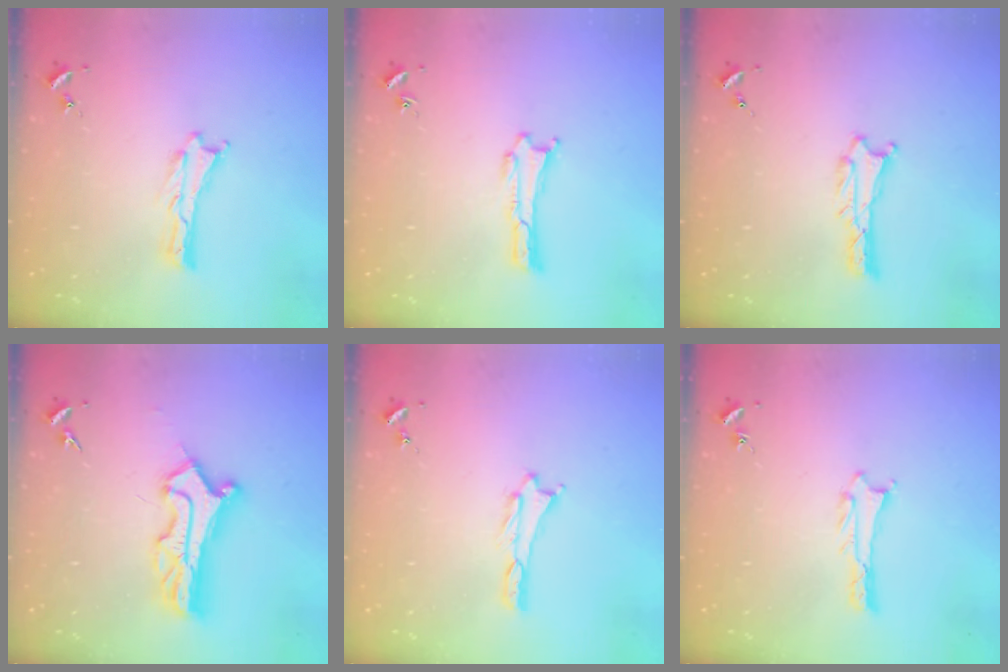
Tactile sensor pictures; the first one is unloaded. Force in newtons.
{"total": 0.0}
{"total": 0.8, "press": 0.8, "slide": 0.1}
{"total": 8.8, "press": 8.7, "slide": 0.9}
{"total": 0.0}
{"total": 0.8, "press": 0.8, "slide": 0.1}